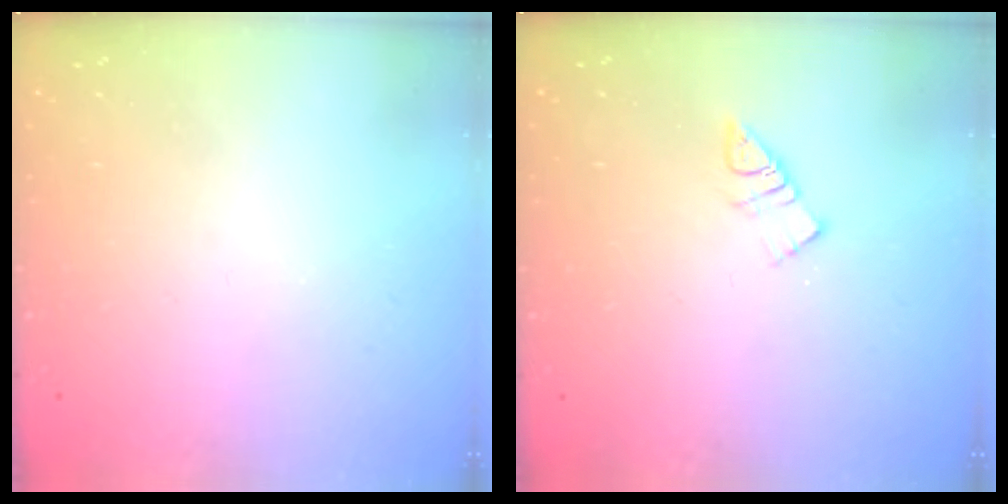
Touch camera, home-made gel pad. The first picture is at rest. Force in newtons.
{"total": 7.0, "press": 7.0, "slide": 0.3}